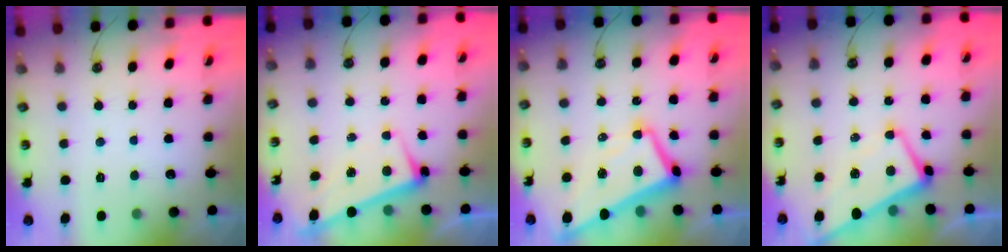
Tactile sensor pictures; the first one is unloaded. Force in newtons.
{"total": 2.6, "press": 2.5, "slide": 0.7}
{"total": 9.6, "press": 9.4, "slide": 2.0}
{"total": 1.2, "press": 1.0, "slide": 0.7}